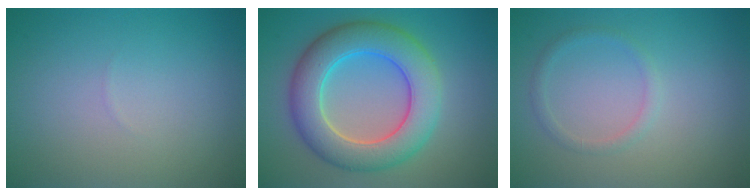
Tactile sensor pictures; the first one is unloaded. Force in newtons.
{"total": 8.1, "press": 8.1, "slide": 0.5}
{"total": 1.2, "press": 1.2, "slide": 0.0}